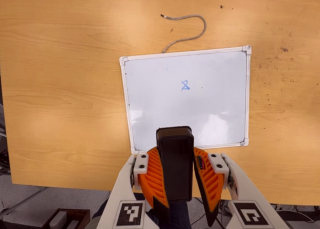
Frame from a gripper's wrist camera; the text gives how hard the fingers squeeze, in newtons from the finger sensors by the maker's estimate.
{"total": 10.7, "left": 9.8, "right": 11.5}